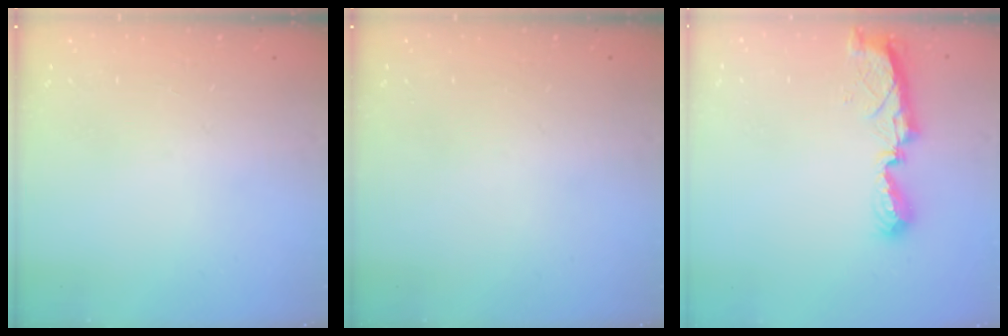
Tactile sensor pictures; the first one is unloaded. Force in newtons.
{"total": 0.0}
{"total": 8.8, "press": 8.7, "slide": 0.4}